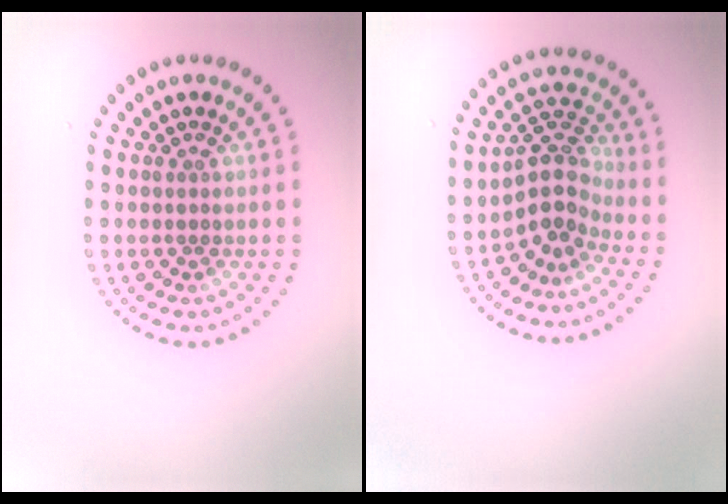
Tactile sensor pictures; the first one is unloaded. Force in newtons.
{"total": 3.4, "press": 2.8, "slide": 2.1}